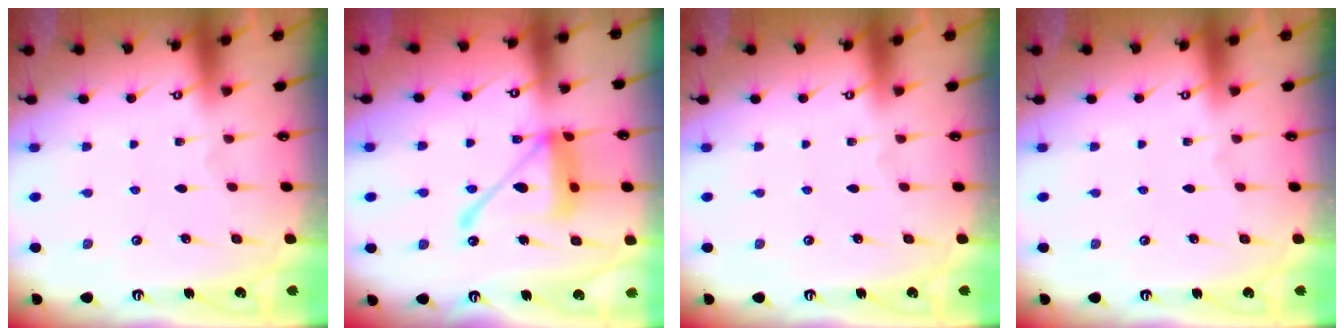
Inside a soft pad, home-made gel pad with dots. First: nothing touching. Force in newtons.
{"total": 16.1, "press": 16.0, "slide": 1.7}
{"total": 0.0}
{"total": 0.0}